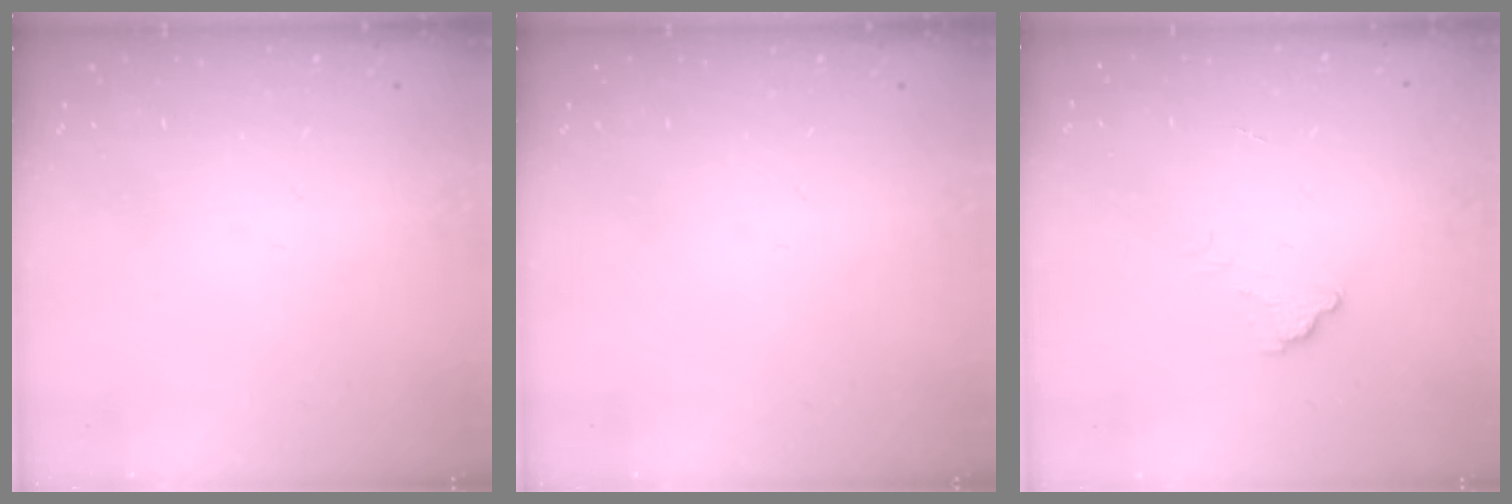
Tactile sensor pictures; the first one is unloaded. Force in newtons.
{"total": 0.0}
{"total": 3.6, "press": 3.6, "slide": 0.2}